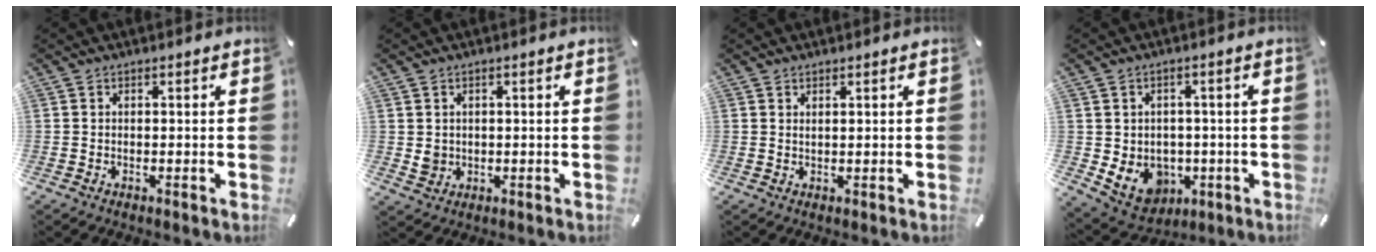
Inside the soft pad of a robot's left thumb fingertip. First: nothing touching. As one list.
[{"total": 2.7, "force": [0.4, 2.6, 0.7], "torque": [-0.008, -0.001, 0.007]}, {"total": 1.0, "force": [0.7, 0.1, 0.7], "torque": [-0.014, -0.001, 0.013]}, {"total": 8.2, "force": [-1.3, 7.5, 3.1], "torque": [-0.066, -0.008, -0.020]}]